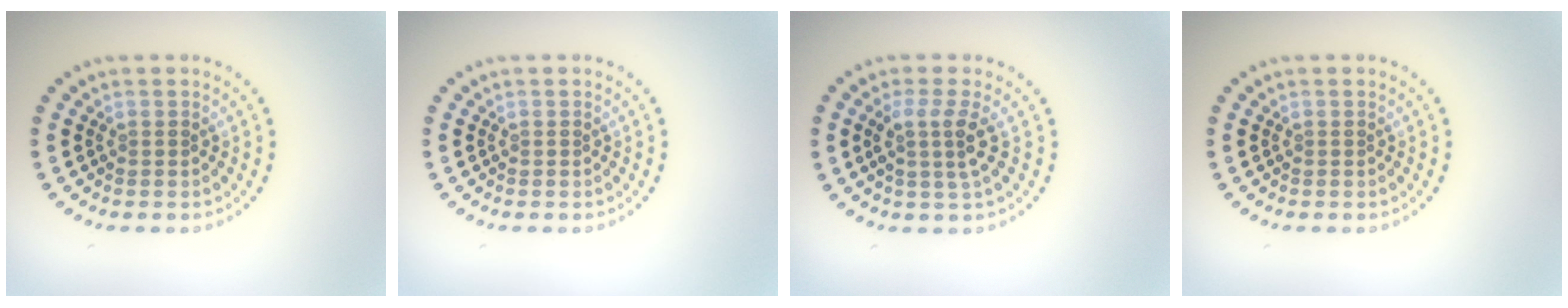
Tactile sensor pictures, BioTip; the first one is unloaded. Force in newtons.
{"total": 0.0}
{"total": 2.7, "press": 2.0, "slide": 1.9}
{"total": 0.0}